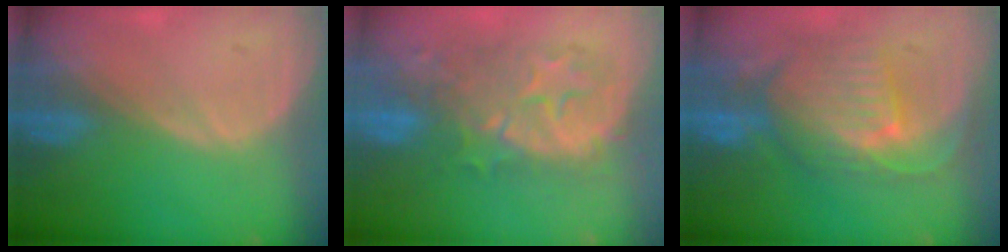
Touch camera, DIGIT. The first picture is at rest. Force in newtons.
{"total": 9.4, "press": 9.2, "slide": 1.7}
{"total": 10.2, "press": 9.2, "slide": 4.4}